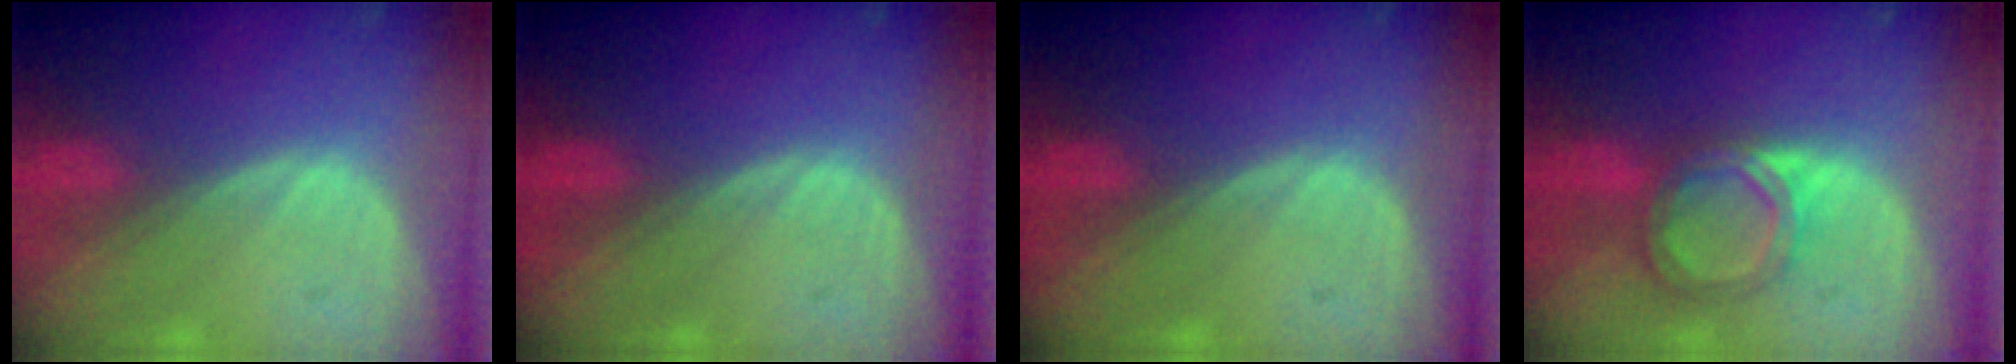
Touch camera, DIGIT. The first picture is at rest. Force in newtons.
{"total": 0.0}
{"total": 0.0}
{"total": 6.1, "press": 5.4, "slide": 2.9}